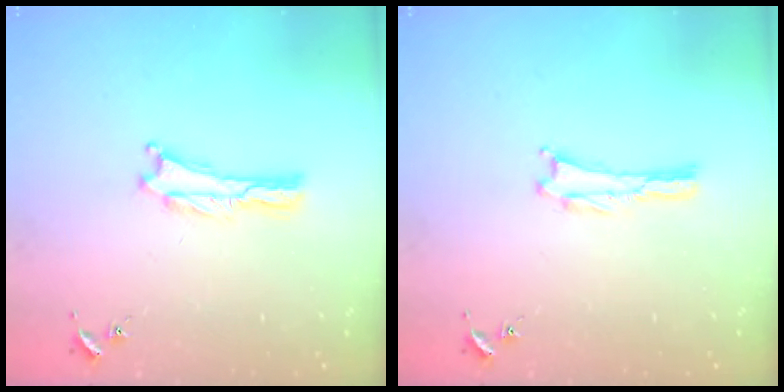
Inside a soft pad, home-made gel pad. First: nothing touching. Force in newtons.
{"total": 0.0}